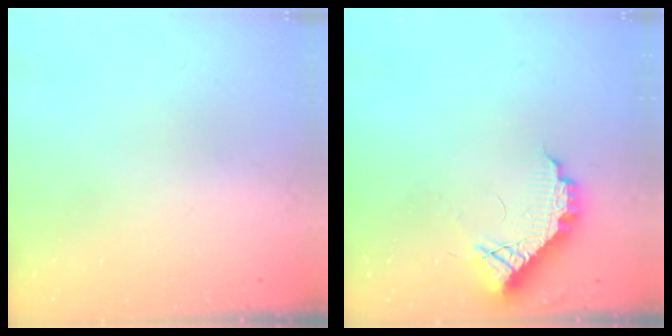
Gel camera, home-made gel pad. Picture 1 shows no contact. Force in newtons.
{"total": 10.2, "press": 10.2, "slide": 0.8}